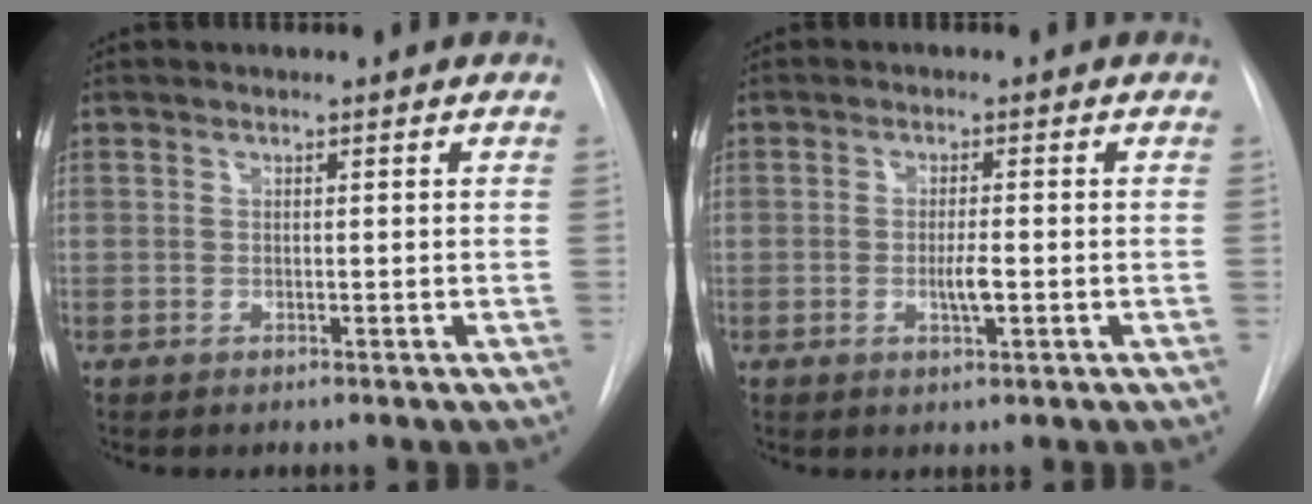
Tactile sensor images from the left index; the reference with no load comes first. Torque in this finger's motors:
{"motor_torque": [0.11, 0.04, 0.08, 0.03]}